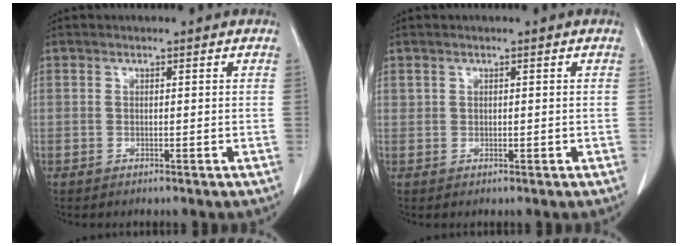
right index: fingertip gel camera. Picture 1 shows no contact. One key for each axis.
{"total": 0.5, "fx": 0.2, "fy": 0.4, "fz": 0.3, "tx": -0.004, "ty": 0.003, "tz": 0.006}